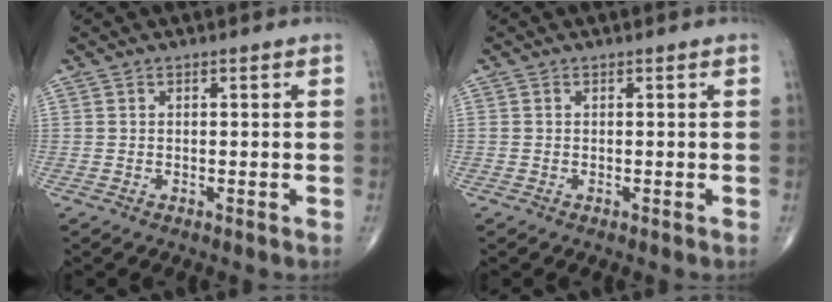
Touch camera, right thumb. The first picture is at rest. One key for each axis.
{"total": 0.0}